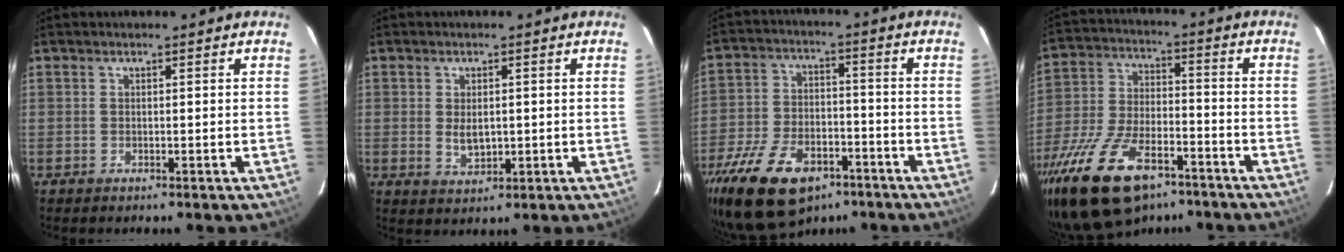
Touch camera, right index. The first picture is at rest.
{"total": 4.0, "force": [0.0, 2.5, 3.1], "torque": [-0.055, -0.006, 0.006]}
{"total": 20.4, "force": [-12.6, 11.8, 10.8], "torque": [-0.245, -0.009, -0.195]}
{"total": 21.2, "force": [-13.6, 10.1, 12.6], "torque": [-0.268, -0.021, -0.233]}